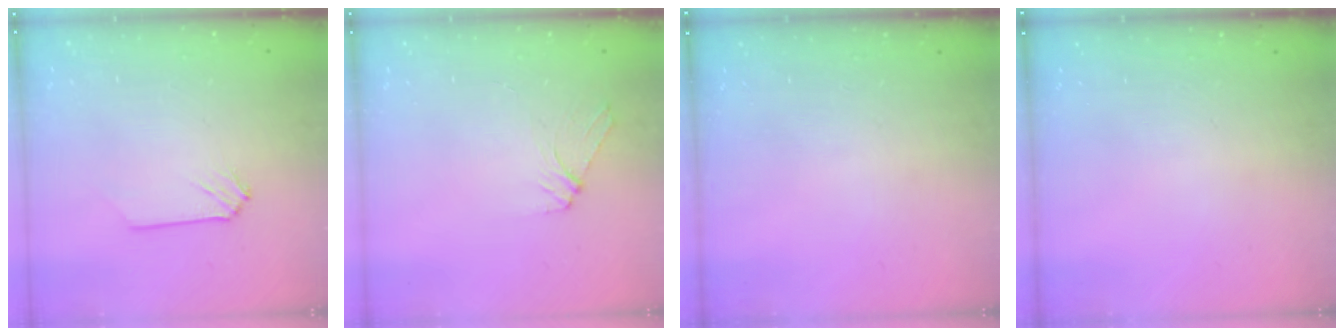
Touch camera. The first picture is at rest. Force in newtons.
{"total": 4.3, "press": 4.2, "slide": 0.6}
{"total": 0.0}
{"total": 0.0}